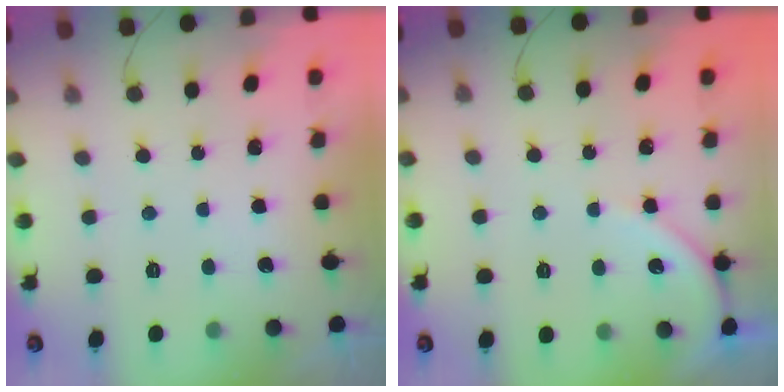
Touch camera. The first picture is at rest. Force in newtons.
{"total": 4.9, "press": 4.8, "slide": 0.6}